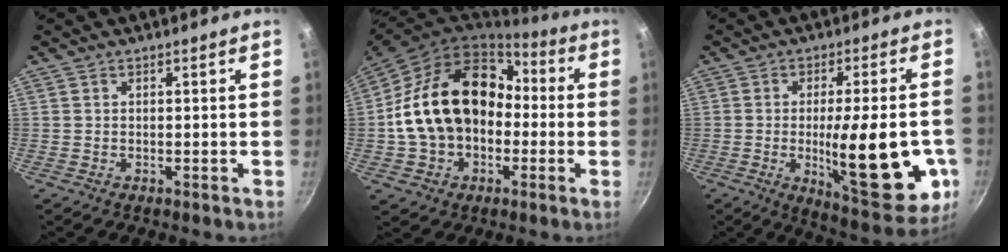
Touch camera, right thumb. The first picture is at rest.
{"total": 21.7, "force": [-0.5, 16.1, 14.4], "torque": [-0.239, 0.066, -0.006]}
{"total": 21.2, "force": [-4.3, 6.5, 19.8], "torque": [-0.253, -0.005, -0.051]}